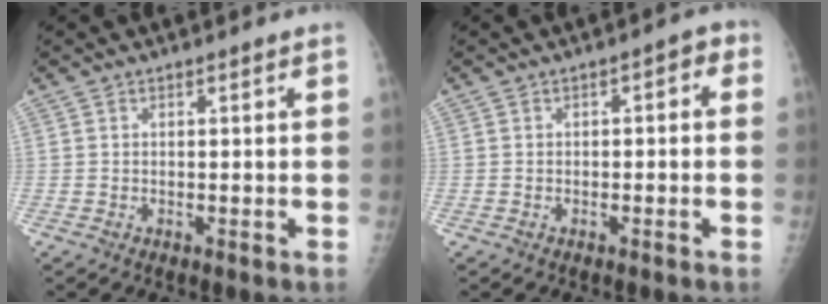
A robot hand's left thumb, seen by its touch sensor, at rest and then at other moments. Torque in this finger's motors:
{"motor_torque": [-0.46, -0.12, 0.11, 0.13, 0.02]}